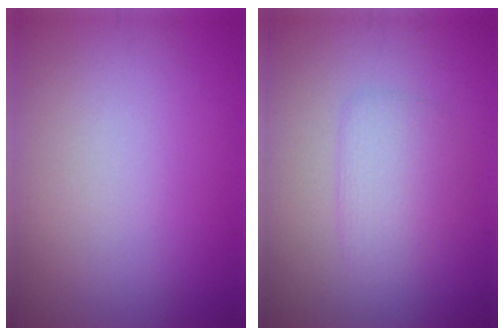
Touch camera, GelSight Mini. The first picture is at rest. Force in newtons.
{"total": 2.3, "press": 2.3, "slide": 0.1}